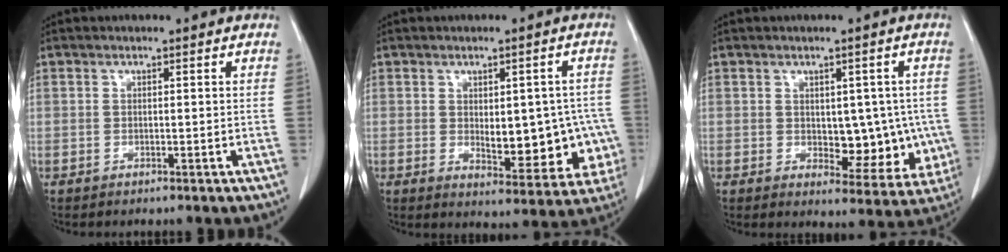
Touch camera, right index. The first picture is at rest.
{"total": 11.8, "force": [-1.3, 5.6, 10.3], "torque": [-0.122, 0.011, 0.002]}
{"total": 8.4, "force": [-0.4, 4.7, 6.9], "torque": [-0.064, 0.004, 0.008]}